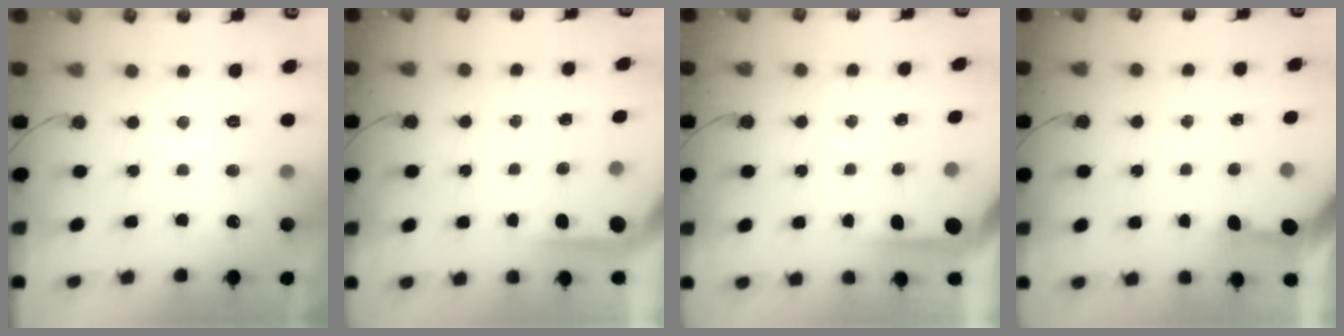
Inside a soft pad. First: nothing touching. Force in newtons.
{"total": 3.5, "press": 3.5, "slide": 0.4}
{"total": 4.0, "press": 4.0, "slide": 0.4}
{"total": 3.3, "press": 3.3, "slide": 0.4}